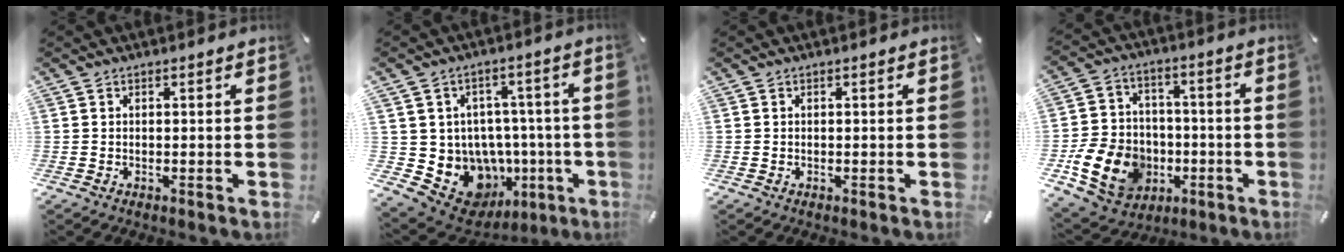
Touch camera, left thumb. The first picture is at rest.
{"total": 12.4, "force": [-4.0, 10.7, 4.8], "torque": [-0.070, 0.004, -0.045]}
{"total": 0.0}
{"total": 15.2, "force": [-5.0, 12.6, 6.9], "torque": [-0.129, 0.033, -0.079]}